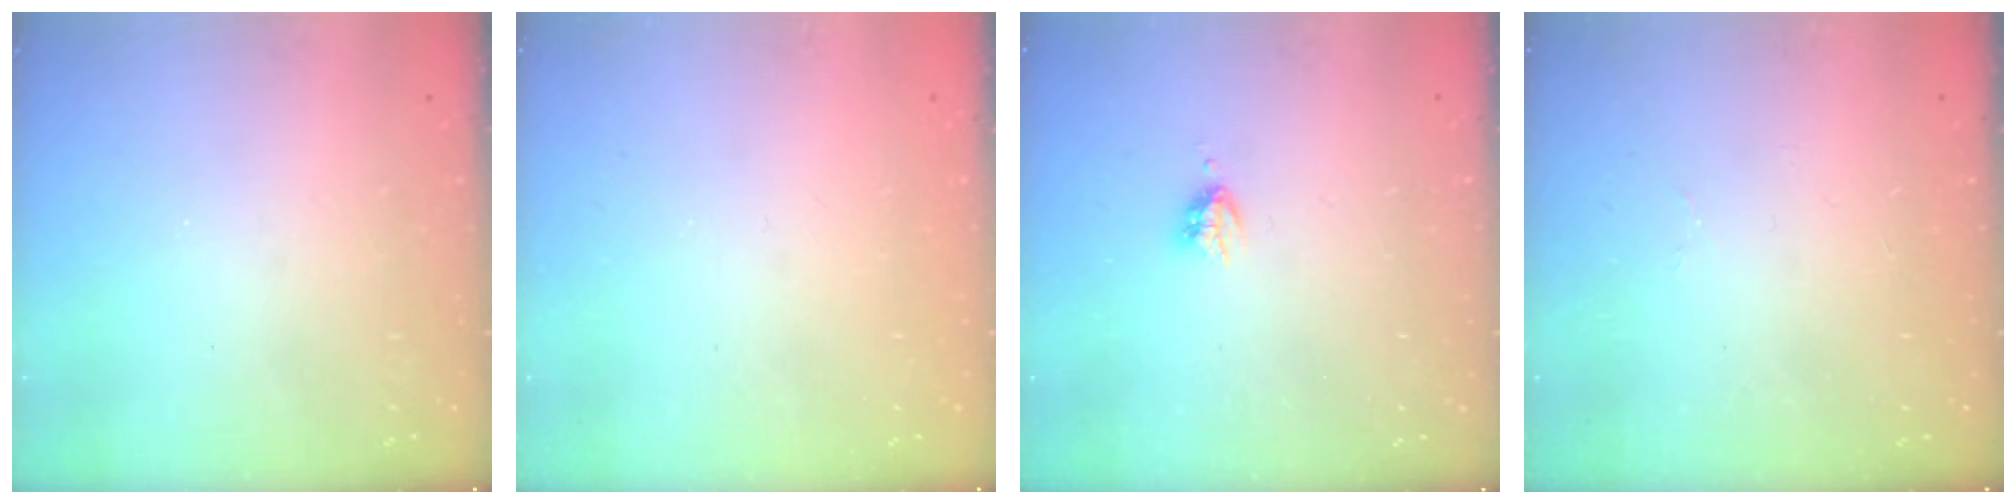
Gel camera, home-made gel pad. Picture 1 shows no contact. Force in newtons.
{"total": 0.0}
{"total": 3.6, "press": 3.6, "slide": 0.5}
{"total": 2.0, "press": 1.9, "slide": 0.8}